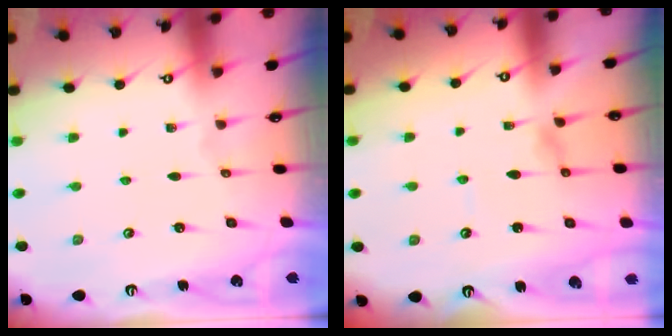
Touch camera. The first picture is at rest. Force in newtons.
{"total": 1.4, "press": 1.4, "slide": 0.2}